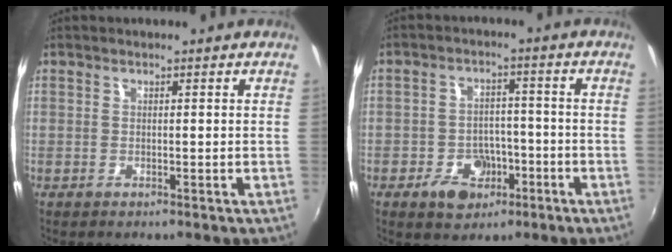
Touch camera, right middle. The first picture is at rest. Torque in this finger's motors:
{"motor_torque": [0.94, -0.66, 0.33, 0.07]}